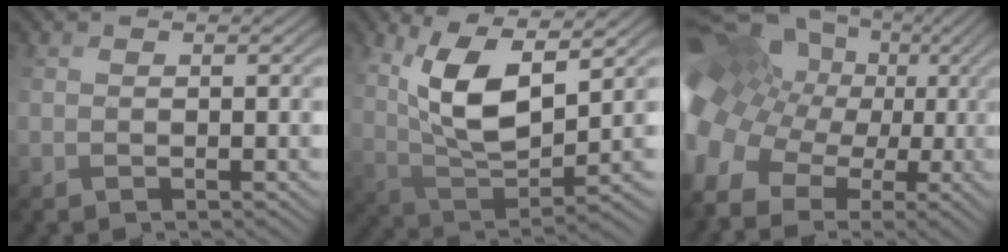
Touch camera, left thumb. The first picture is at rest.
{"total": 9.1, "force": [5.2, 2.5, 7.1], "torque": [-0.146, 0.010, 0.102]}
{"total": 14.8, "force": [0.9, 11.2, 9.6], "torque": [-0.228, 0.039, 0.020]}